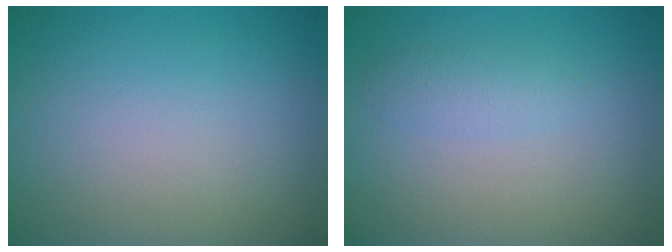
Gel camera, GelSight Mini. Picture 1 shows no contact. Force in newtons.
{"total": 1.4, "press": 1.4, "slide": 0.1}